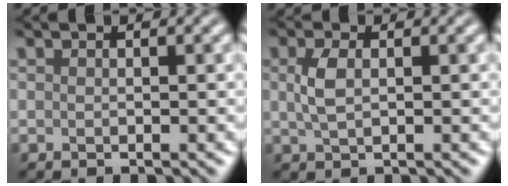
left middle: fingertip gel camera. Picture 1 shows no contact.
{"total": 2.2, "force": [0.5, 1.1, 1.8], "torque": [-0.045, 0.001, 0.010]}